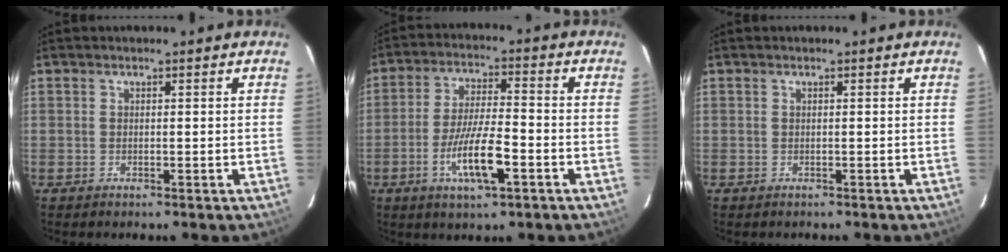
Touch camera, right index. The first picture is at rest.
{"total": 10.5, "force": [-4.6, 2.2, 9.1], "torque": [-0.183, -0.008, -0.079]}
{"total": 0.0}